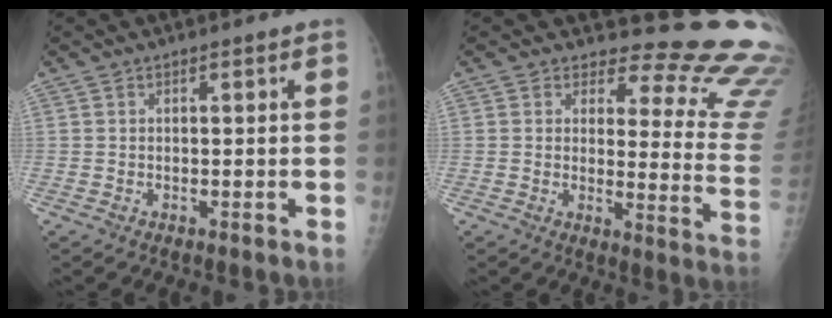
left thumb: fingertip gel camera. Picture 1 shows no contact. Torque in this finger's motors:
{"motor_torque": [0.25, 0.07, -0.24, -0.55, 0.00]}